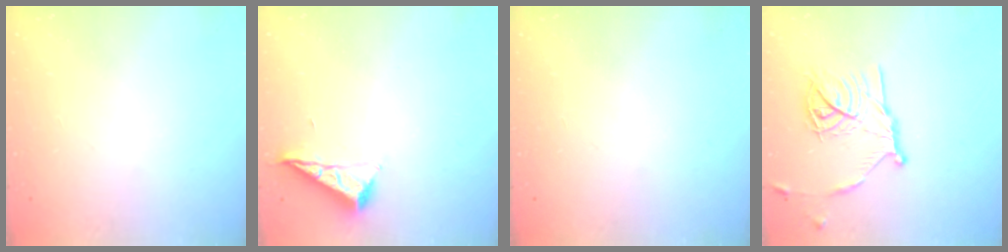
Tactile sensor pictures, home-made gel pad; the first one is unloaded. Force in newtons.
{"total": 7.1, "press": 7.1, "slide": 0.5}
{"total": 0.0}
{"total": 17.0, "press": 17.0, "slide": 1.0}